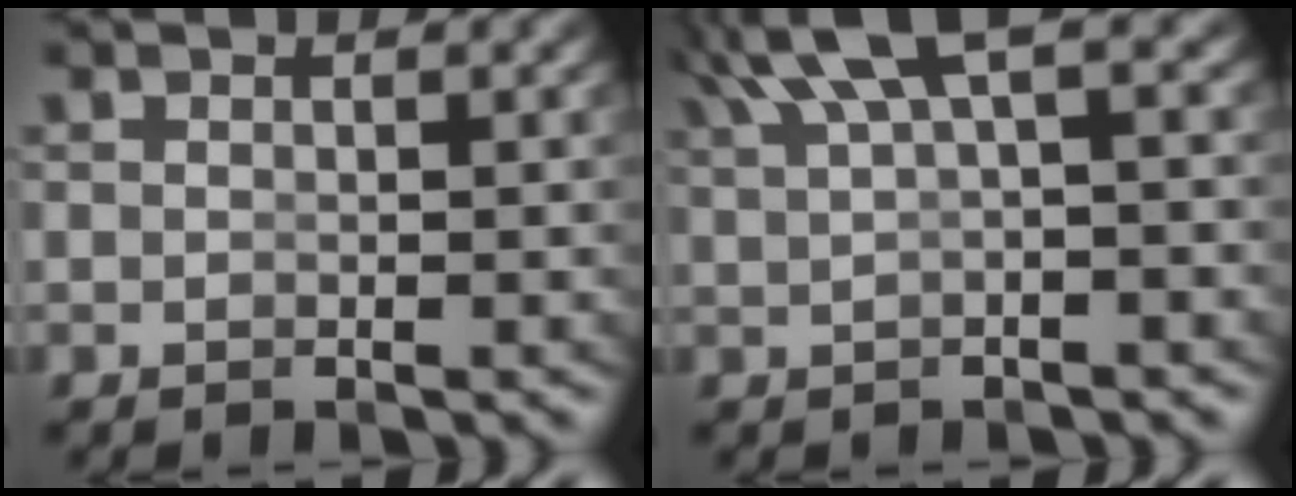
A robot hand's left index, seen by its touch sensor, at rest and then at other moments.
{"total": 4.8, "force": [2.5, 1.2, 3.9], "torque": [-0.063, 0.011, 0.045]}